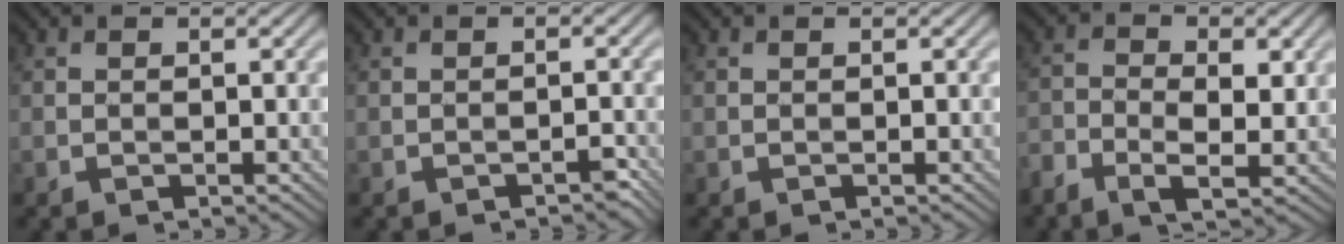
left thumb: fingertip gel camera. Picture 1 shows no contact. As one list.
[{"total": 1.2, "force": [-1.0, 0.3, 0.6], "torque": [-0.007, 0.003, -0.016]}, {"total": 0.0}, {"total": 5.5, "force": [-1.6, 2.7, 4.5], "torque": [-0.093, -0.011, -0.031]}]